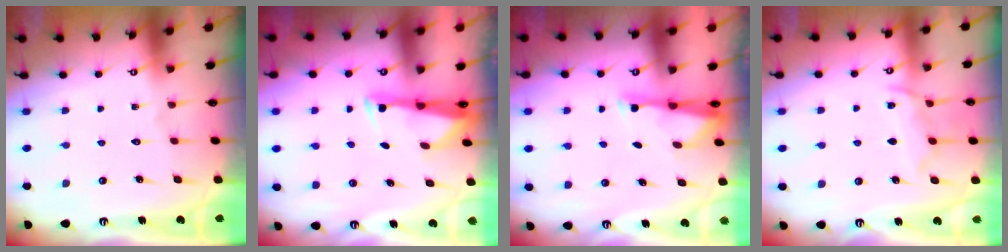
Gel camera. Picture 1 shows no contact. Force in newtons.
{"total": 2.9, "press": 2.8, "slide": 0.9}
{"total": 2.8, "press": 2.8, "slide": 0.5}
{"total": 9.0, "press": 9.0, "slide": 1.1}